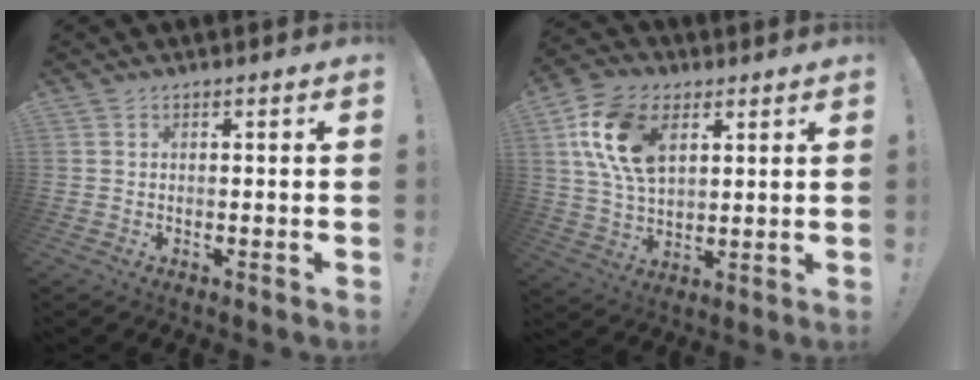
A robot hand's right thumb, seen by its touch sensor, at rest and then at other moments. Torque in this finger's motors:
{"motor_torque": [0.98, 1.15, 0.29, 0.25, 0.07]}